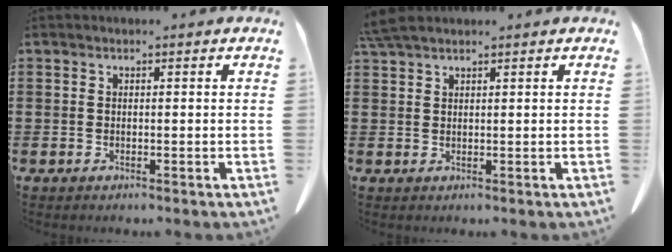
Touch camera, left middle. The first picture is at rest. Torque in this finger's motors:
{"motor_torque": [1.34, 0.80, 0.13, 0.09]}